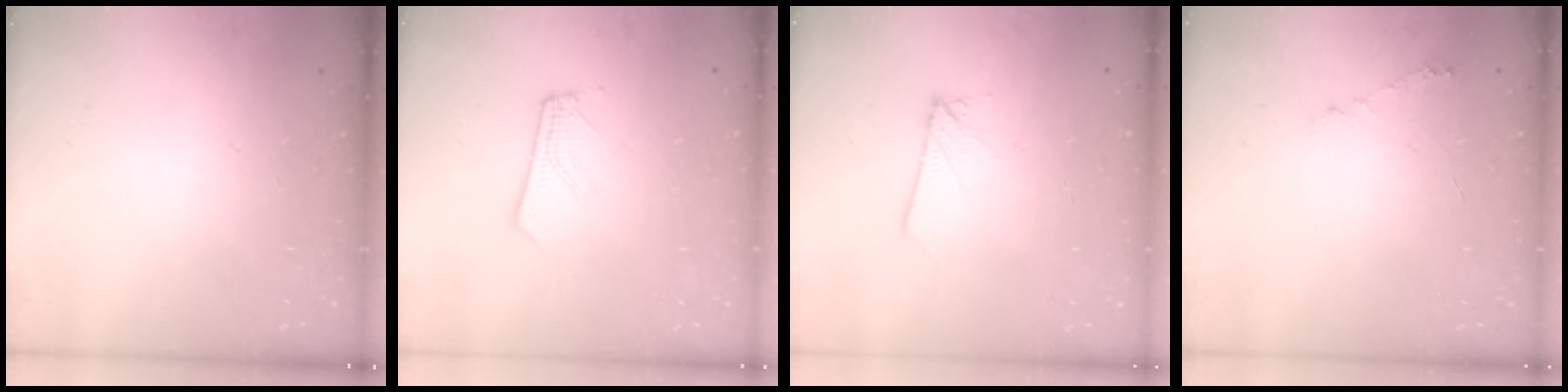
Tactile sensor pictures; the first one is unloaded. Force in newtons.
{"total": 3.8, "press": 3.8, "slide": 0.3}
{"total": 1.7, "press": 1.7, "slide": 0.1}
{"total": 4.2, "press": 4.2, "slide": 0.4}